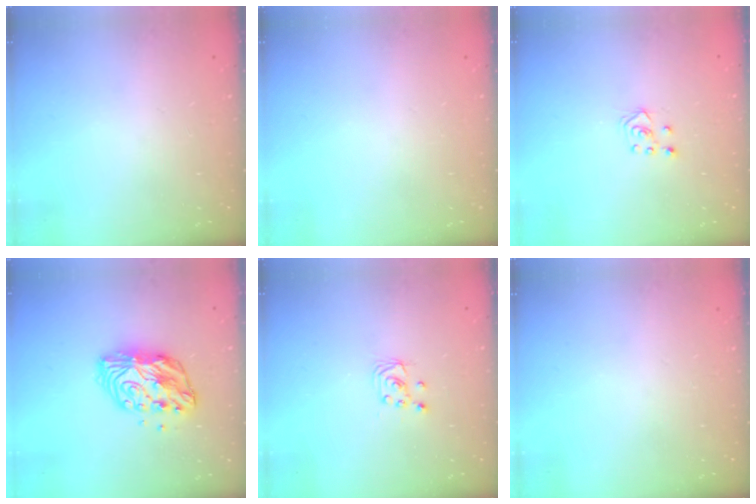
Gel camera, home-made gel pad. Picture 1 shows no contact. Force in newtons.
{"total": 0.0}
{"total": 3.4, "press": 3.4, "slide": 0.3}
{"total": 11.1, "press": 11.1, "slide": 0.8}
{"total": 2.4, "press": 2.4, "slide": 0.2}
{"total": 0.0}